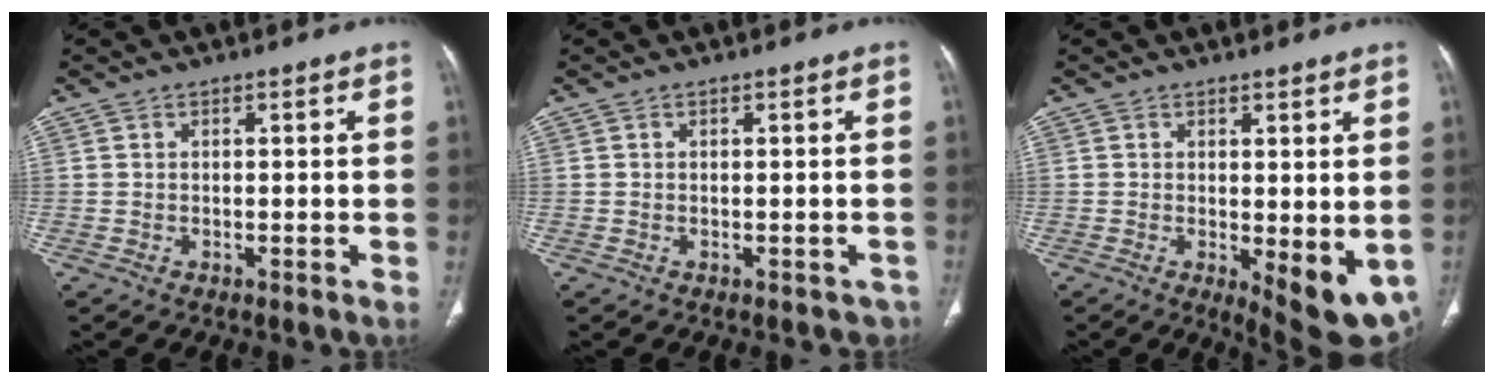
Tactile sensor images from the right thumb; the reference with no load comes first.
{"total": 1.6, "force": [-0.8, 1.3, 0.4], "torque": [0.011, 0.007, -0.010]}
{"total": 9.3, "force": [-1.2, 3.6, 8.4], "torque": [-0.100, -0.024, -0.005]}